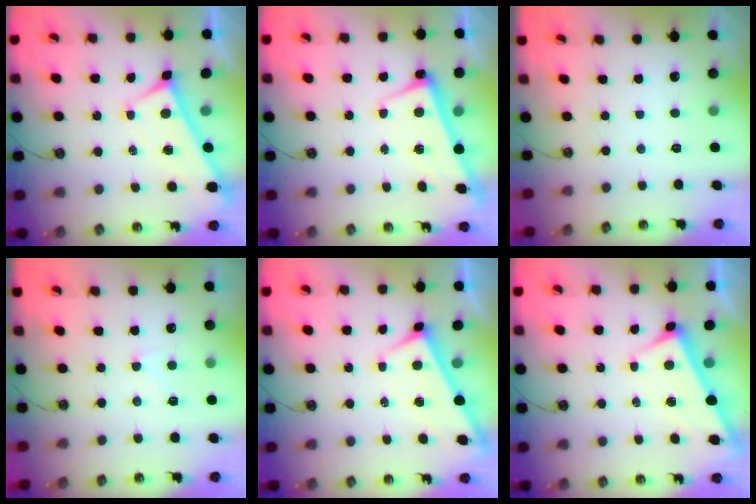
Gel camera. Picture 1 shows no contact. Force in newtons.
{"total": 2.5, "press": 2.5, "slide": 0.5}
{"total": 0.0}
{"total": 1.3, "press": 1.0, "slide": 0.9}
{"total": 1.4, "press": 1.3, "slide": 0.5}
{"total": 3.2, "press": 3.2, "slide": 0.0}